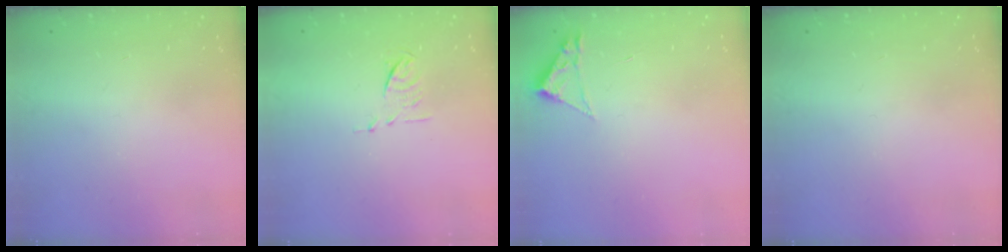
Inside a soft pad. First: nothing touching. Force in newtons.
{"total": 5.5, "press": 5.4, "slide": 1.1}
{"total": 1.8, "press": 1.8, "slide": 0.2}
{"total": 0.0}